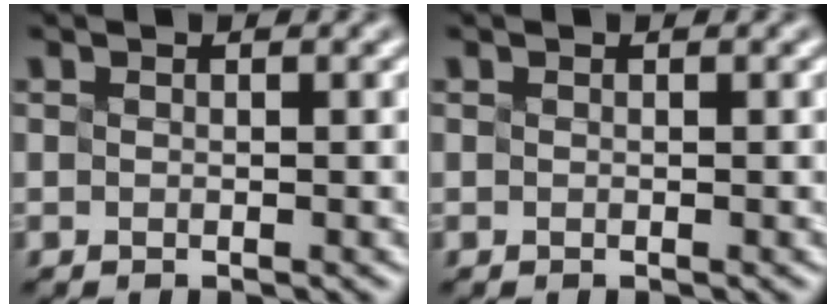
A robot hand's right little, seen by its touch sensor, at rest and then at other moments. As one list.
[{"total": 0.0}]